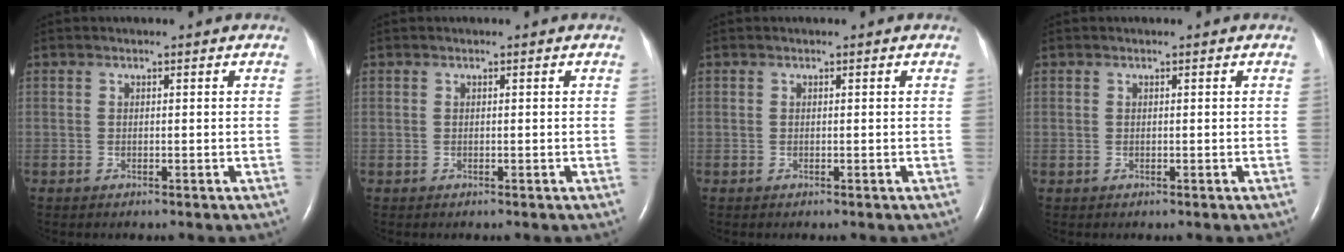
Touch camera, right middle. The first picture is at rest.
{"total": 0.0}
{"total": 0.0}
{"total": 0.0}